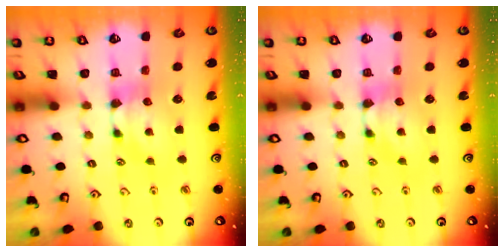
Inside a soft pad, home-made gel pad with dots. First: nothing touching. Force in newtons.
{"total": 0.0}